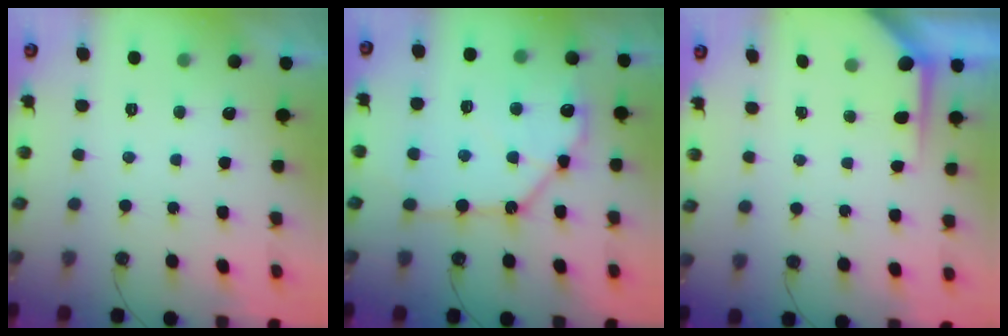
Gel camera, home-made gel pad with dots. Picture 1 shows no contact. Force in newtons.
{"total": 14.2, "press": 14.1, "slide": 1.5}
{"total": 4.5, "press": 4.5, "slide": 0.4}